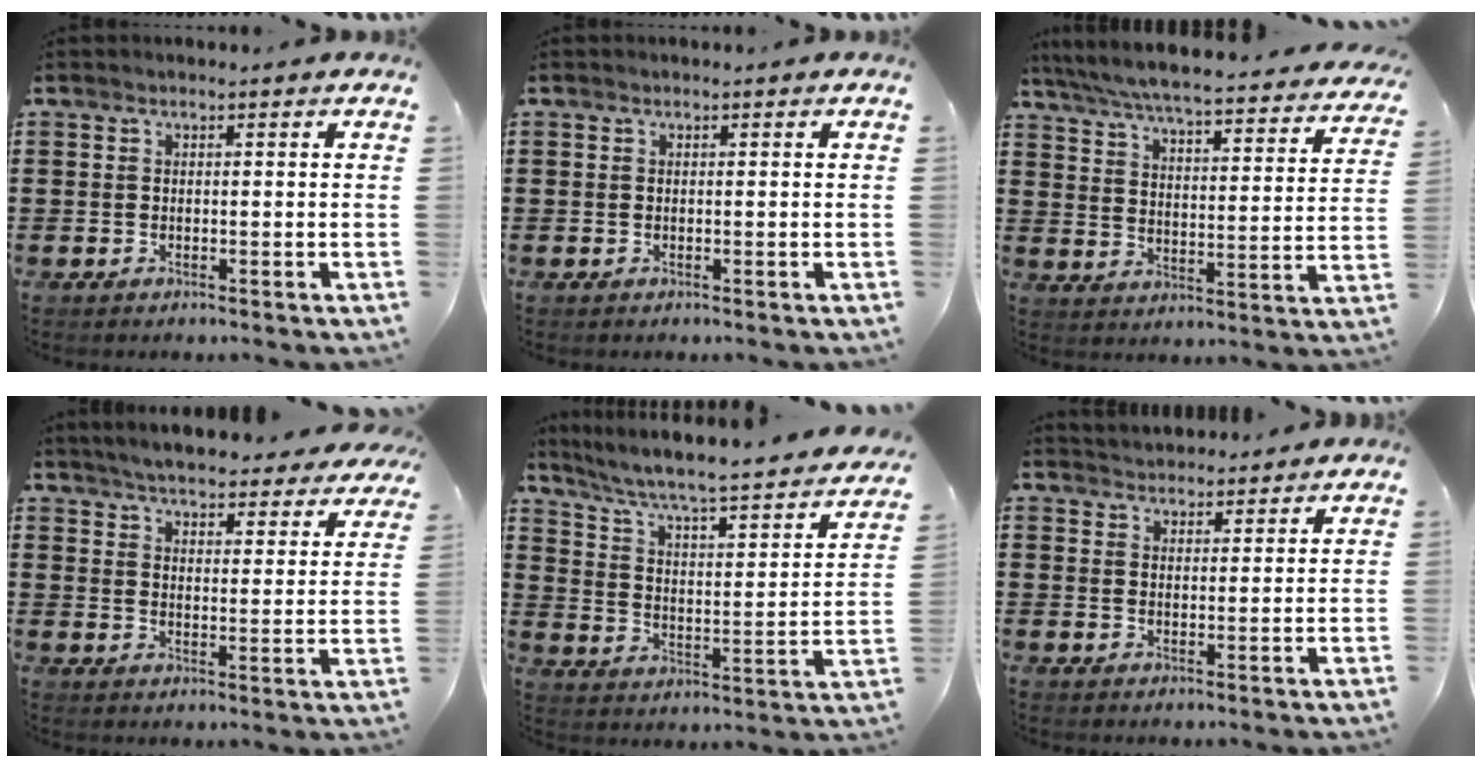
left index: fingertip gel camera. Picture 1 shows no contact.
{"total": 0.0}
{"total": 5.6, "force": [5.3, -0.4, 1.8], "torque": [-0.060, -0.044, 0.086]}
{"total": 5.0, "force": [4.9, -0.2, 0.9], "torque": [-0.041, -0.031, 0.084]}
{"total": 4.4, "force": [3.3, 0.3, 2.8], "torque": [-0.073, -0.041, 0.044]}
{"total": 2.9, "force": [2.8, 0.4, -0.5], "torque": [0.000, -0.008, 0.054]}